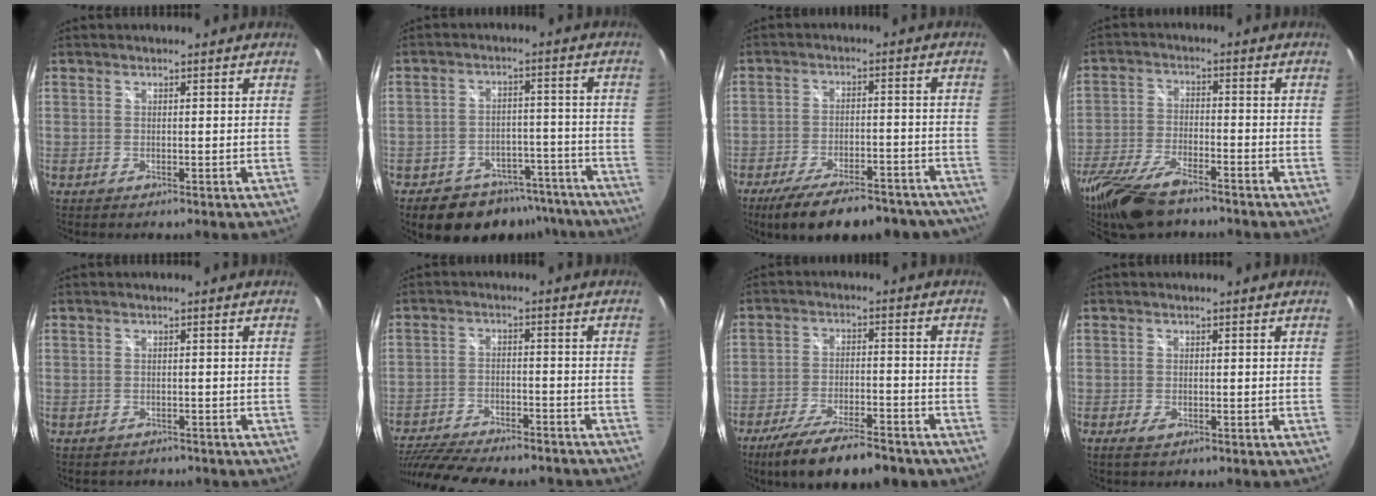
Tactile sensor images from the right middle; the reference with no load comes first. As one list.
[{"total": 14.1, "force": [-10.8, 7.6, 4.8], "torque": [-0.102, 0.019, -0.130]}, {"total": 21.1, "force": [-17.5, 6.6, 9.8], "torque": [-0.176, -0.013, -0.231]}, {"total": 16.3, "force": [-12.4, 5.4, 9.1], "torque": [-0.210, -0.033, -0.233]}, {"total": 2.4, "force": [-2.0, 1.2, 0.5], "torque": [-0.016, -0.009, -0.027]}, {"total": 21.0, "force": [-17.7, 5.7, 9.8], "torque": [-0.209, -0.034, -0.267]}, {"total": 15.0, "force": [-11.7, 3.9, 8.5], "torque": [-0.171, -0.029, -0.188]}, {"total": 1.9, "force": [-1.2, 0.9, 1.3], "torque": [-0.027, -0.005, -0.022]}]